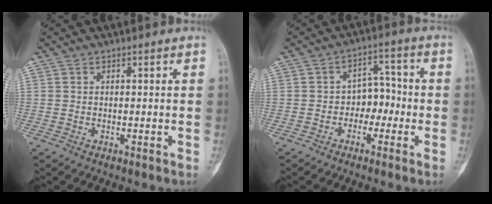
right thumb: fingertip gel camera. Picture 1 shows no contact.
{"total": 5.8, "force": [-1.6, 4.3, 3.5], "torque": [-0.018, 0.030, -0.038]}